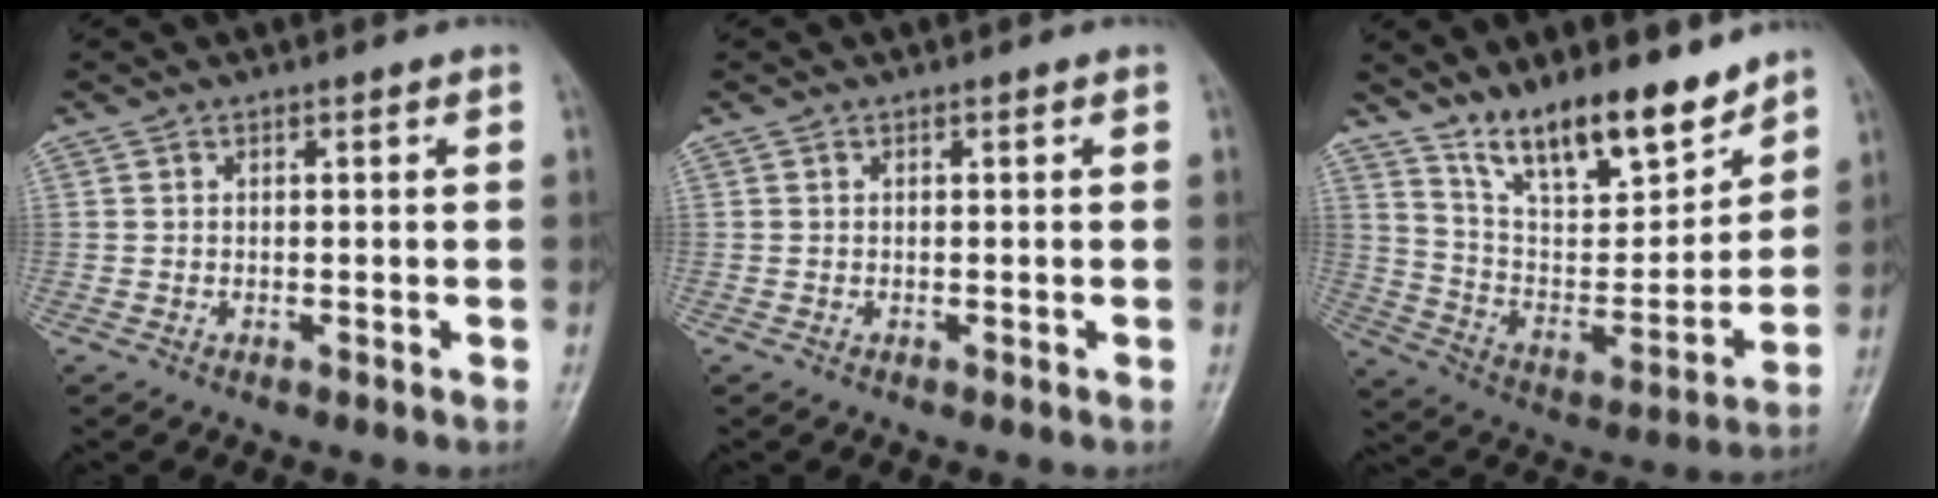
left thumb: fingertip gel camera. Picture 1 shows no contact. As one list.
[{"total": 0.0}, {"total": 17.5, "force": [13.4, 5.7, 9.7], "torque": [-0.115, -0.084, 0.239]}]